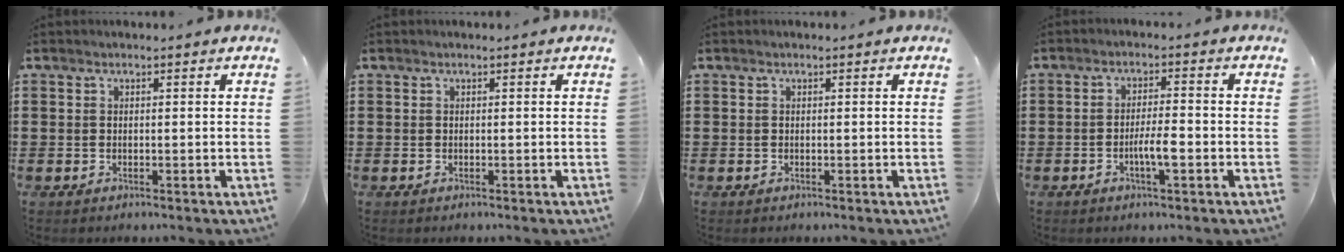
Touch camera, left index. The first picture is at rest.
{"total": 0.0}
{"total": 0.0}
{"total": 4.1, "force": [-1.3, 0.7, 3.8], "torque": [-0.073, 0.000, -0.026]}